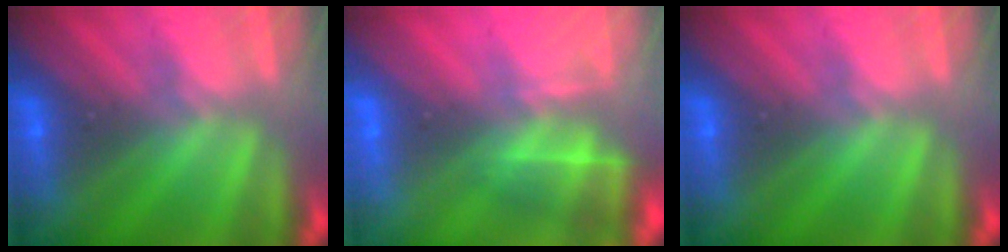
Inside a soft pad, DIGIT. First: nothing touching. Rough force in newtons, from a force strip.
{"total": 4.6}
{"total": 0.0}